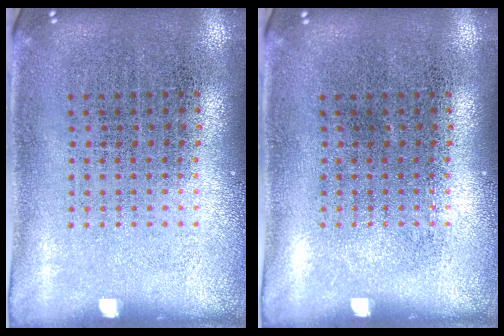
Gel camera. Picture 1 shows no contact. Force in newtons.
{"total": 0.0}